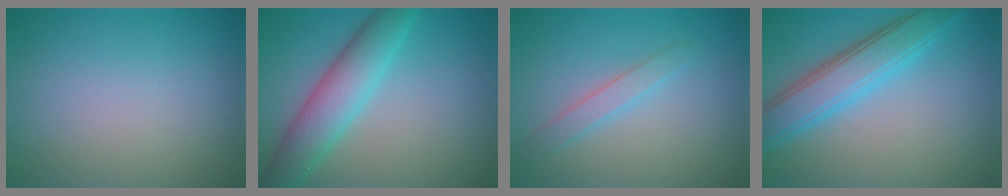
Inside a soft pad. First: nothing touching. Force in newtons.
{"total": 5.4, "press": 5.3, "slide": 0.1}
{"total": 1.6, "press": 1.6, "slide": 0.0}
{"total": 5.2, "press": 5.2, "slide": 0.2}